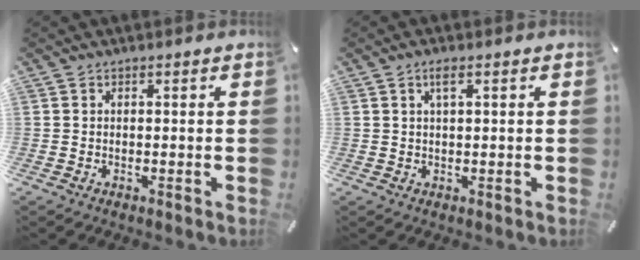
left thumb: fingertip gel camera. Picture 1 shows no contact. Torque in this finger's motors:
{"motor_torque": [-0.23, -0.22, -0.02, 0.32, 0.00]}